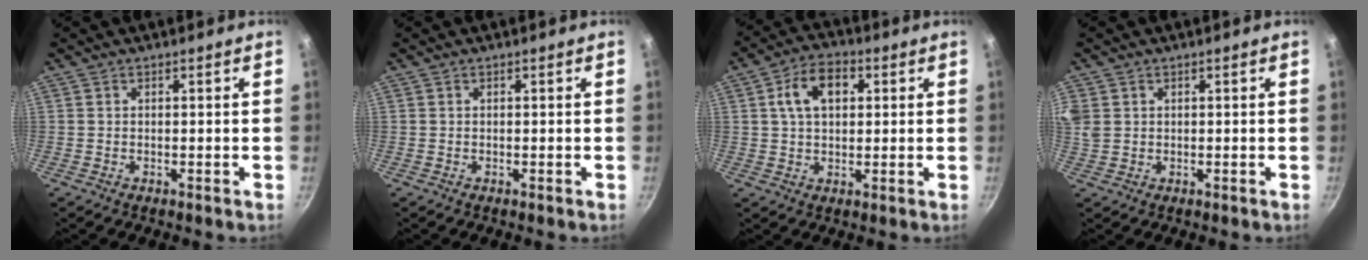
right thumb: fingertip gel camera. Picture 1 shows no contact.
{"total": 0.0}
{"total": 9.3, "force": [2.4, 6.1, 6.6], "torque": [-0.090, 0.012, 0.035]}
{"total": 6.2, "force": [1.7, 4.9, 3.3], "torque": [-0.072, 0.007, 0.038]}